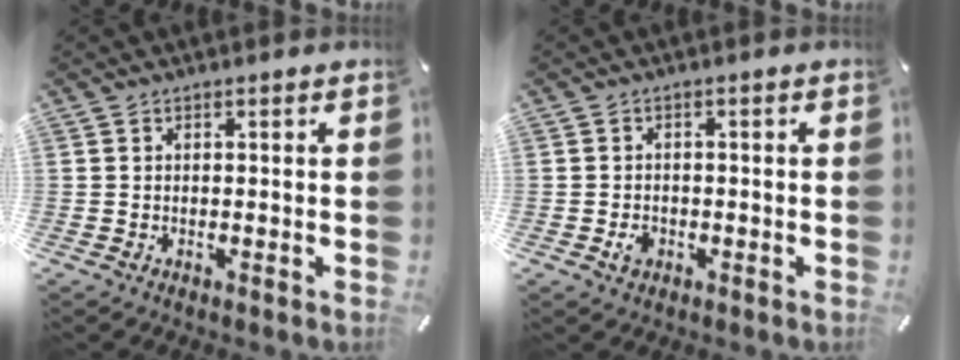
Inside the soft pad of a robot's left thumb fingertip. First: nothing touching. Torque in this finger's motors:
{"motor_torque": [-0.34, 0.52, 0.16, 0.05, 0.02]}